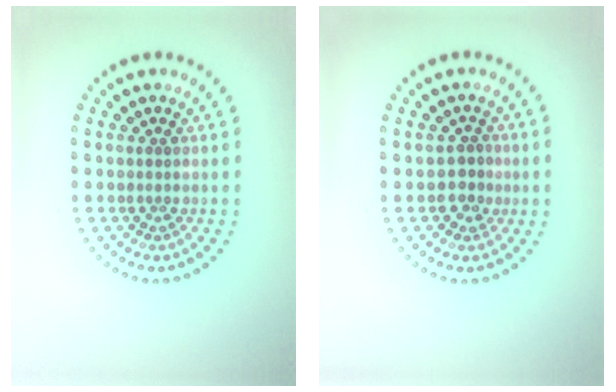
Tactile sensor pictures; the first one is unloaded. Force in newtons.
{"total": 1.8, "press": 1.7, "slide": 0.8}